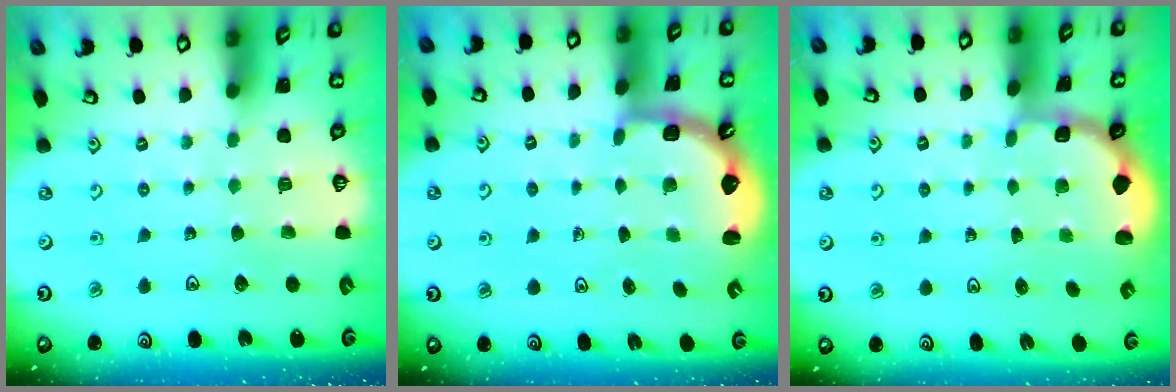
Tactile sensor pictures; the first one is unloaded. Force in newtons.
{"total": 2.6, "press": 2.2, "slide": 1.3}
{"total": 1.8, "press": 1.6, "slide": 0.7}